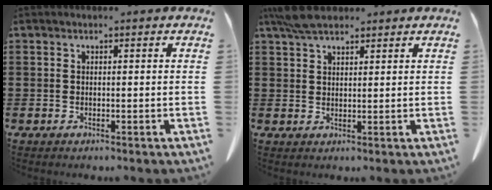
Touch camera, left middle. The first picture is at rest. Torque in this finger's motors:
{"motor_torque": [0.61, 0.54, 0.11, 0.04]}